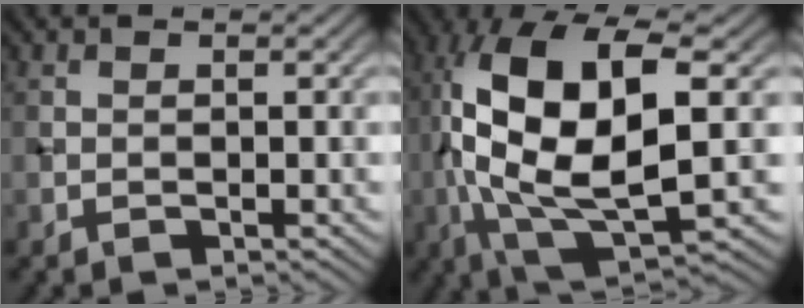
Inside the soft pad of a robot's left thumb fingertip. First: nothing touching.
{"total": 16.2, "force": [1.9, 6.8, 14.6], "torque": [-0.318, 0.008, 0.033]}